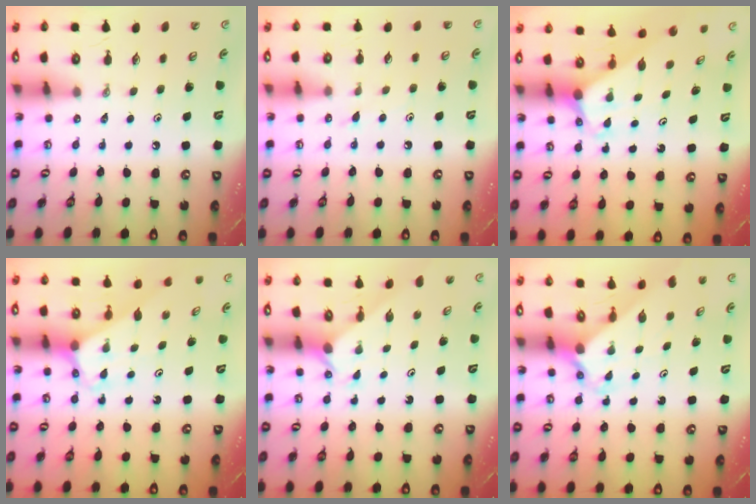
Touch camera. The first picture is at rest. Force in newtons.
{"total": 6.0, "press": 6.0, "slide": 0.6}
{"total": 2.0, "press": 2.0, "slide": 0.1}
{"total": 3.2, "press": 3.2, "slide": 0.2}
{"total": 2.1, "press": 2.0, "slide": 0.3}
{"total": 2.3, "press": 2.3, "slide": 0.3}